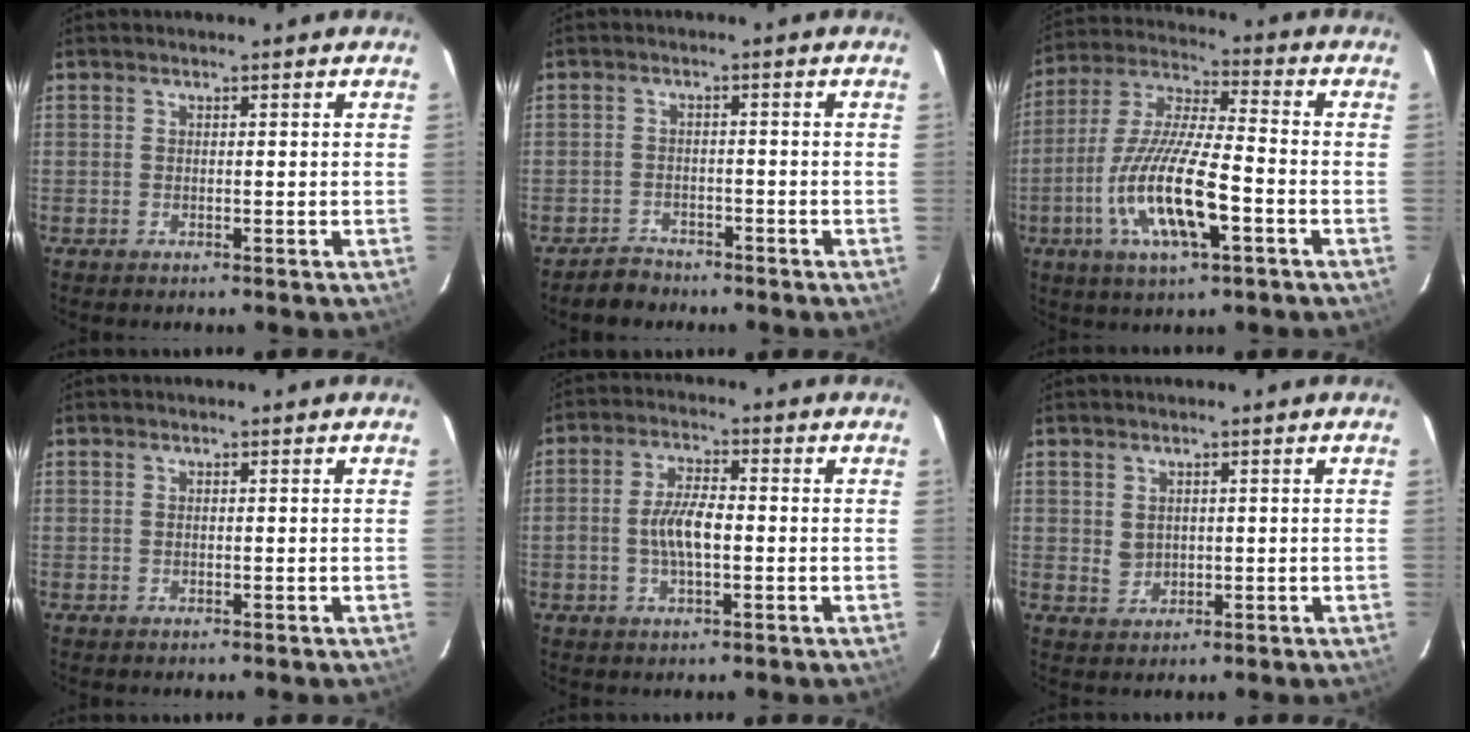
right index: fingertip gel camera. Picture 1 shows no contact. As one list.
[{"total": 3.7, "force": [-2.9, 2.3, -0.1], "torque": [-0.007, 0.019, -0.048]}, {"total": 15.9, "force": [-5.5, 3.7, 14.4], "torque": [-0.299, -0.015, -0.105]}, {"total": 0.0}, {"total": 6.4, "force": [-1.0, 2.5, 5.8], "torque": [-0.116, 0.007, -0.017]}, {"total": 2.4, "force": [0.7, 2.2, 0.8], "torque": [-0.012, 0.001, 0.020]}]